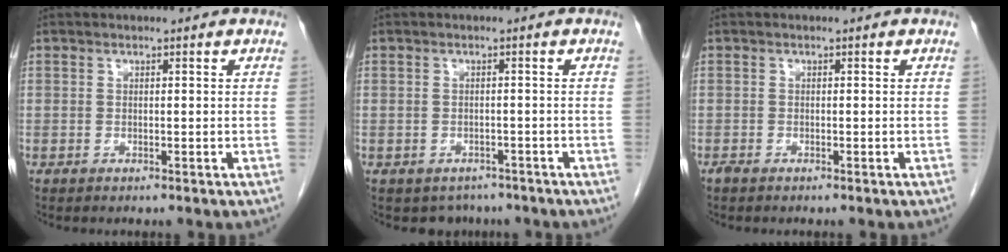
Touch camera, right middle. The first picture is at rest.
{"total": 3.6, "force": [-2.8, 2.2, 0.3], "torque": [0.000, 0.006, -0.036]}
{"total": 0.6, "force": [-0.5, 0.2, 0.3], "torque": [-0.011, -0.002, -0.010]}